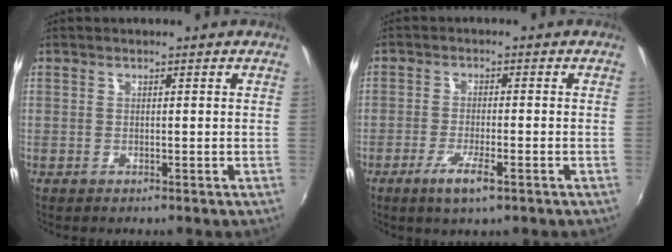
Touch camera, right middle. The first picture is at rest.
{"total": 5.3, "force": [-2.9, 0.9, 4.3], "torque": [-0.093, -0.012, -0.055]}